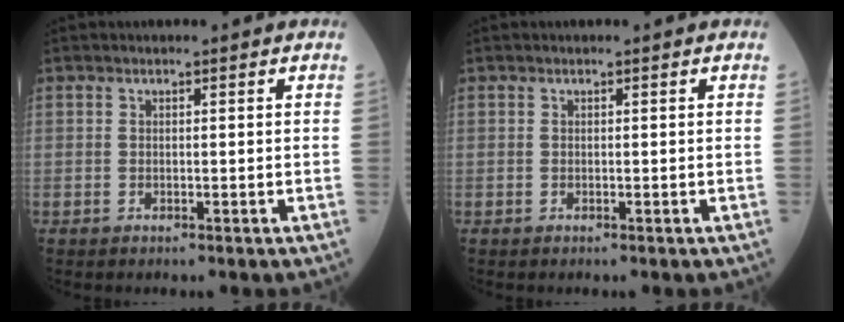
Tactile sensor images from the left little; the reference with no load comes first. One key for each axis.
{"total": 0.0}